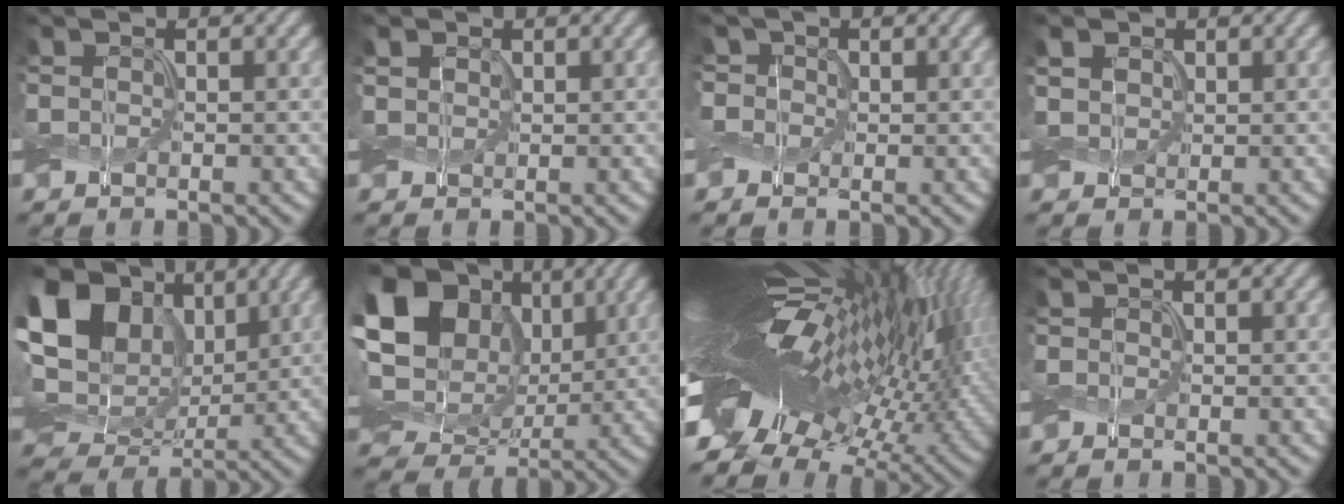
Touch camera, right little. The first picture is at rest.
{"total": 1.0, "force": [0.4, 0.9, 0.4], "torque": [-0.014, 0.001, 0.006]}
{"total": 2.2, "force": [0.8, 1.9, 0.8], "torque": [-0.027, 0.008, 0.009]}
{"total": 1.9, "force": [0.7, 1.5, 0.9], "torque": [-0.029, -0.003, 0.012]}
{"total": 16.8, "force": [5.8, 11.9, 10.3], "torque": [-0.236, 0.046, 0.093]}
{"total": 20.1, "force": [6.4, 15.0, 11.7], "torque": [-0.265, 0.052, 0.092]}
{"total": 19.9, "force": [1.2, 8.3, 18.0], "torque": [-0.308, -0.009, -0.005]}
{"total": 0.0}